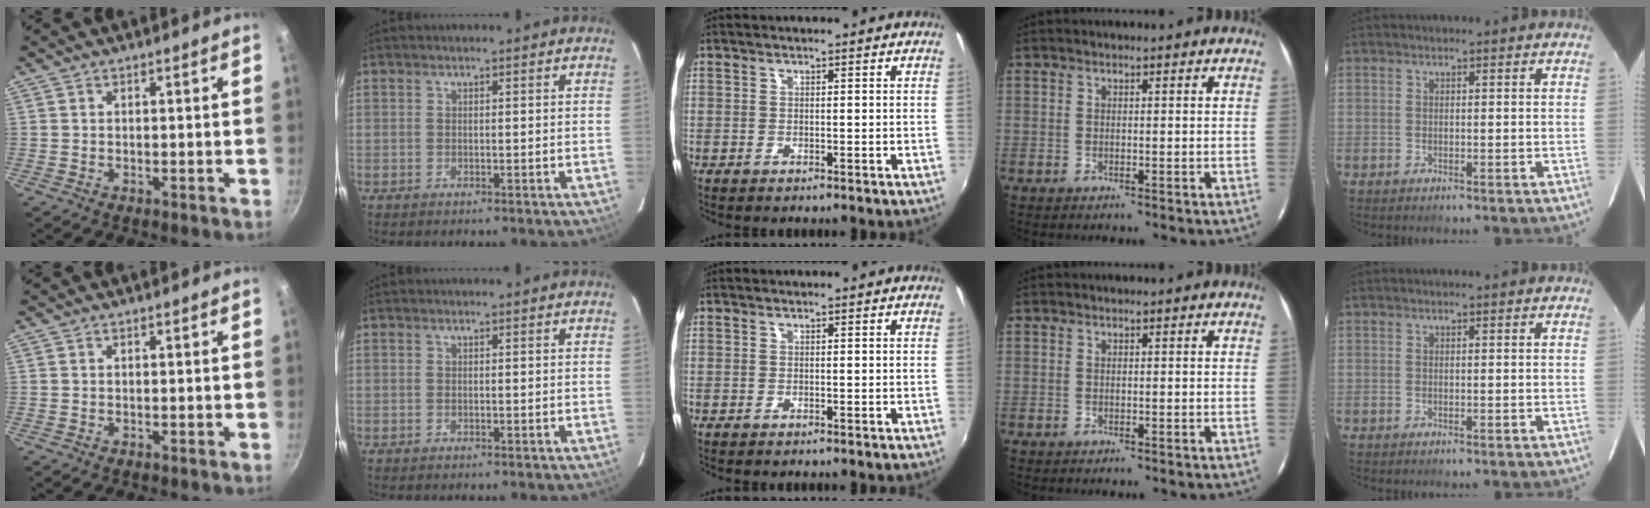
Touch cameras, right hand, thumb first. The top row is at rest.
{}